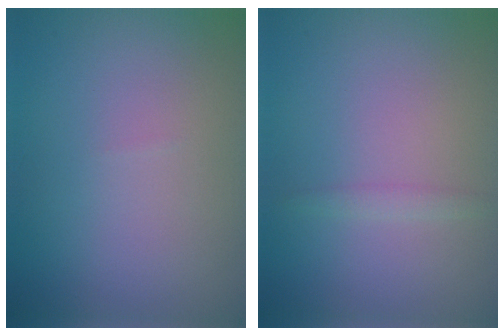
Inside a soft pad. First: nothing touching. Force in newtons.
{"total": 0.8, "press": 0.8, "slide": 0.0}